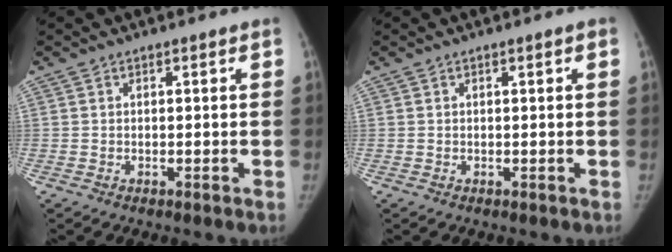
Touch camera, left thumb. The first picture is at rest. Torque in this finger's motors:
{"motor_torque": [-0.06, 0.01, -0.09, 0.49, -0.04]}